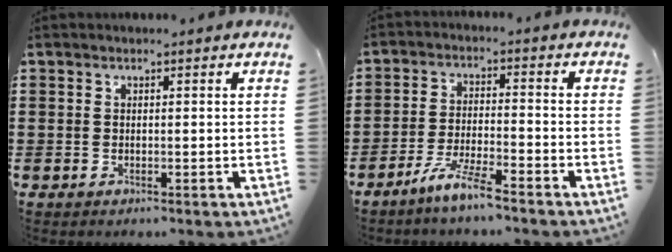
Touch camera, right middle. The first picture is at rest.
{"total": 5.9, "force": [-4.9, 0.2, 3.3], "torque": [-0.073, -0.009, -0.094]}